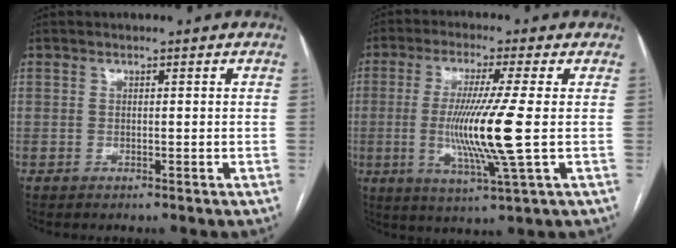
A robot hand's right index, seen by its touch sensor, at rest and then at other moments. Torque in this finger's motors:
{"motor_torque": [1.53, 0.37, 0.41, 0.21]}